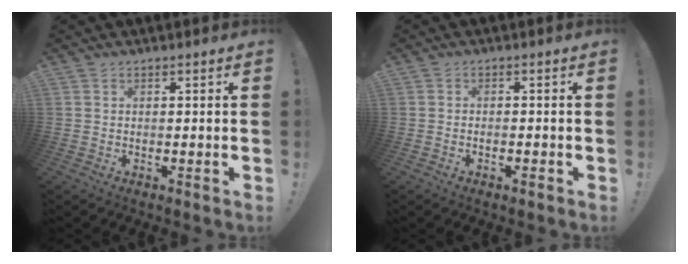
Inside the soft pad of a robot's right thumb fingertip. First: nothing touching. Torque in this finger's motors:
{"motor_torque": [0.00, -0.19, -0.09, 0.28, -0.05]}